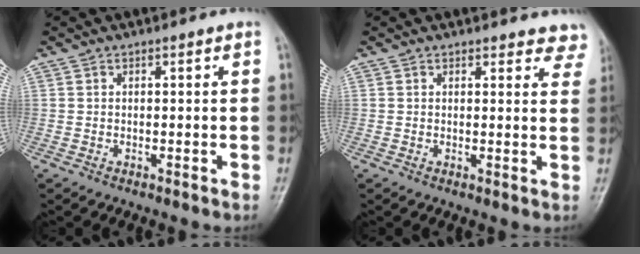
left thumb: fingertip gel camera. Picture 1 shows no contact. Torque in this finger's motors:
{"motor_torque": [-0.01, 0.07, -0.02, -0.08, 0.00]}